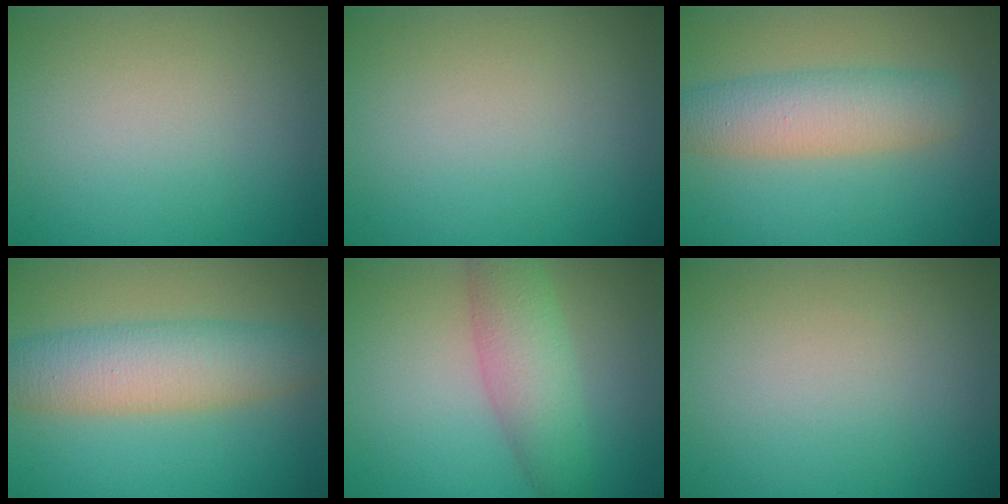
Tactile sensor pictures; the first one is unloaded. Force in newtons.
{"total": 0.0}
{"total": 4.8, "press": 4.8, "slide": 0.2}
{"total": 6.0, "press": 6.0, "slide": 0.4}
{"total": 4.6, "press": 4.6, "slide": 0.1}
{"total": 0.0}